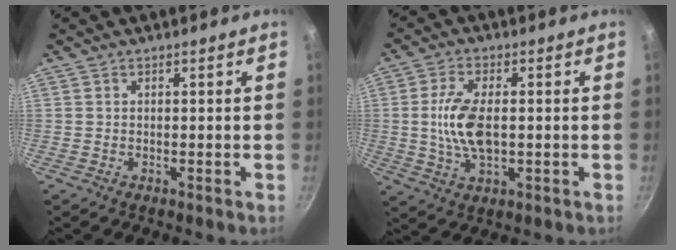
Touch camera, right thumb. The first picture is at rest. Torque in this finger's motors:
{"motor_torque": [0.03, 0.44, 1.29, 0.01, 0.09]}